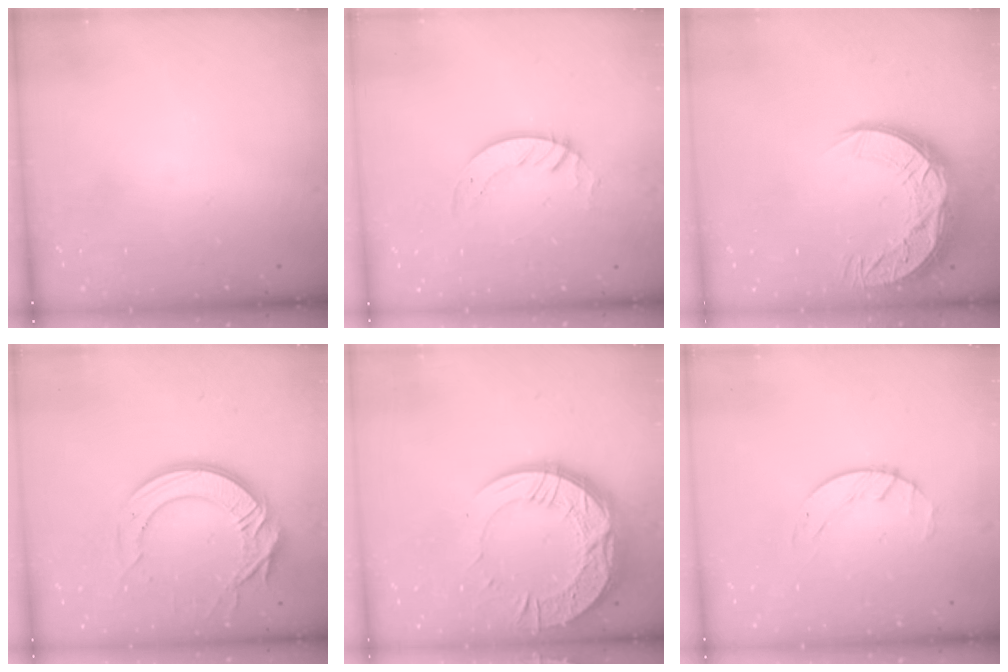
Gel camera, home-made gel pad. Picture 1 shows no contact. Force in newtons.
{"total": 3.6, "press": 3.6, "slide": 0.4}
{"total": 16.0, "press": 16.0, "slide": 1.3}
{"total": 15.8, "press": 15.7, "slide": 1.7}
{"total": 20.3, "press": 20.2, "slide": 1.7}
{"total": 1.6, "press": 1.6, "slide": 0.3}